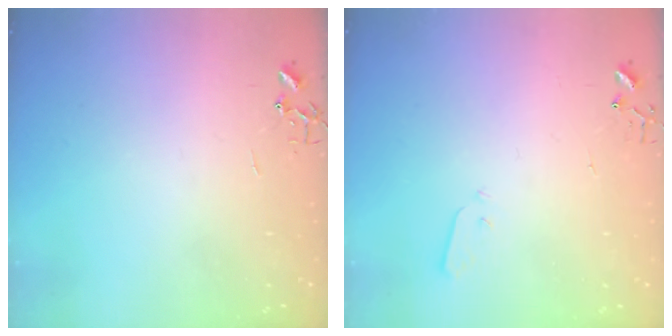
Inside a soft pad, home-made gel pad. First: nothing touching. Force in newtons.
{"total": 2.8, "press": 2.7, "slide": 0.4}